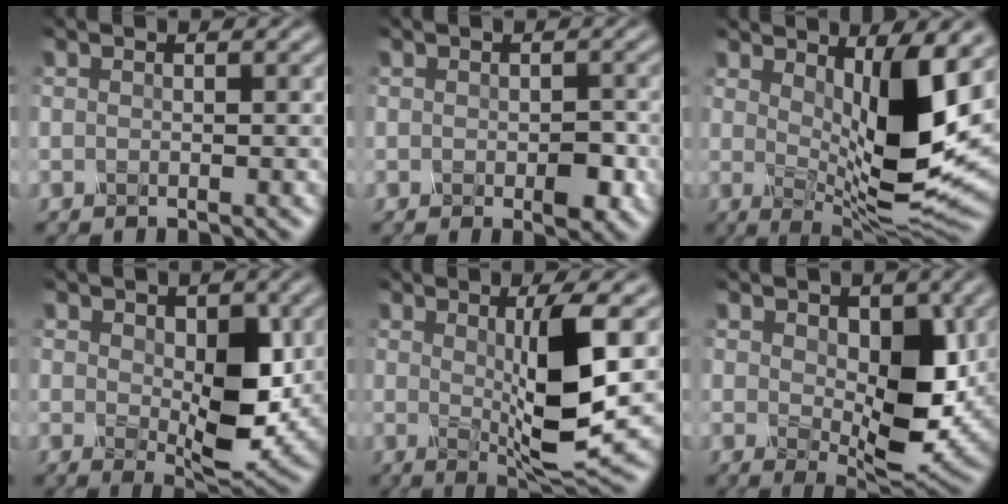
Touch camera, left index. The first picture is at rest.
{"total": 2.3, "force": [-1.0, 0.9, 1.8], "torque": [-0.041, -0.001, -0.008]}
{"total": 8.6, "force": [1.6, 2.6, 8.1], "torque": [-0.140, -0.024, 0.041]}
{"total": 5.6, "force": [0.3, 2.8, 4.8], "torque": [-0.093, -0.010, 0.017]}
{"total": 6.2, "force": [0.5, 0.6, 6.1], "torque": [-0.113, -0.014, 0.022]}
{"total": 6.4, "force": [0.5, 3.3, 5.5], "torque": [-0.099, -0.011, 0.020]}